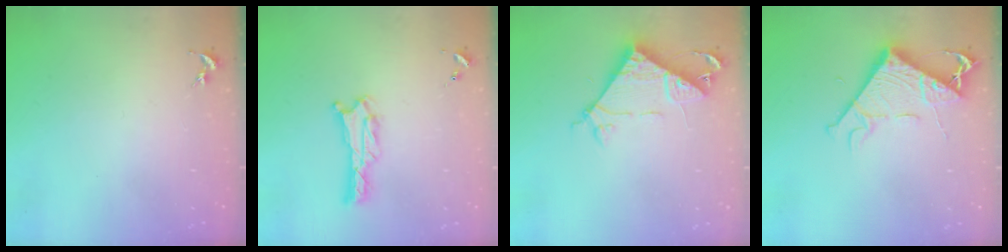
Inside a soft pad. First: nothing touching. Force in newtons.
{"total": 1.4, "press": 1.4, "slide": 0.1}
{"total": 8.1, "press": 8.0, "slide": 0.7}
{"total": 8.0, "press": 7.9, "slide": 0.8}